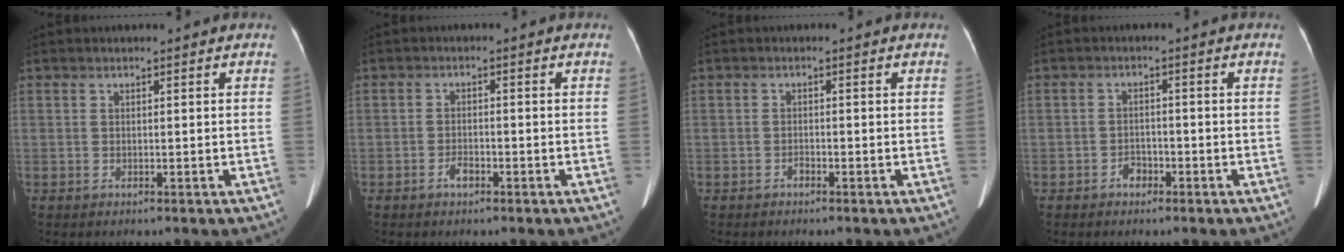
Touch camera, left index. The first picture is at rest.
{"total": 1.8, "force": [-1.2, 0.8, 1.0], "torque": [-0.019, 0.002, -0.021]}
{"total": 0.8, "force": [-0.7, 0.3, 0.3], "torque": [-0.004, 0.001, -0.012]}
{"total": 2.1, "force": [-1.4, 1.3, 0.8], "torque": [-0.012, 0.006, -0.023]}